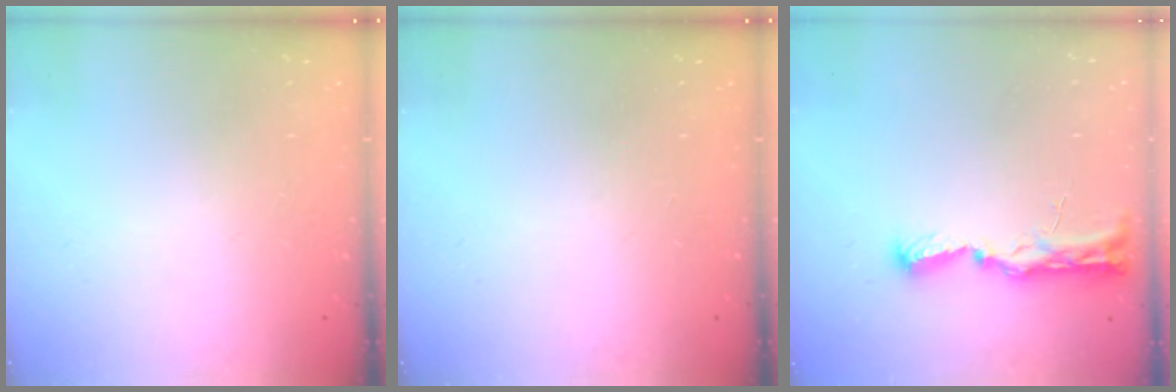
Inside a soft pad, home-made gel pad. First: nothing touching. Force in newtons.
{"total": 0.0}
{"total": 8.9, "press": 8.9, "slide": 1.3}